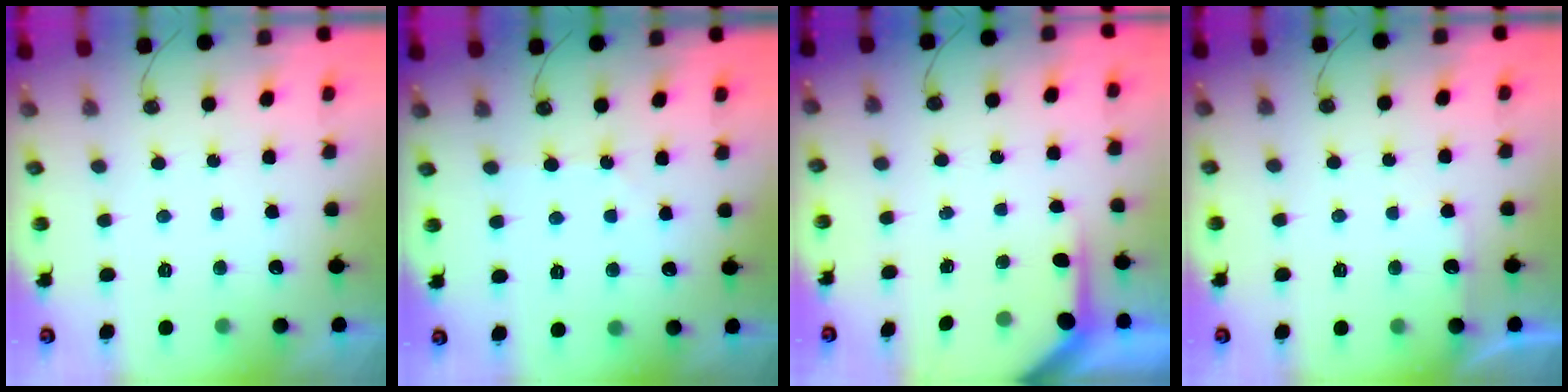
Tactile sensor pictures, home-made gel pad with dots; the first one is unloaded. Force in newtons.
{"total": 3.5, "press": 3.5, "slide": 0.6}
{"total": 3.8, "press": 3.8, "slide": 0.2}
{"total": 3.8, "press": 3.8, "slide": 0.3}